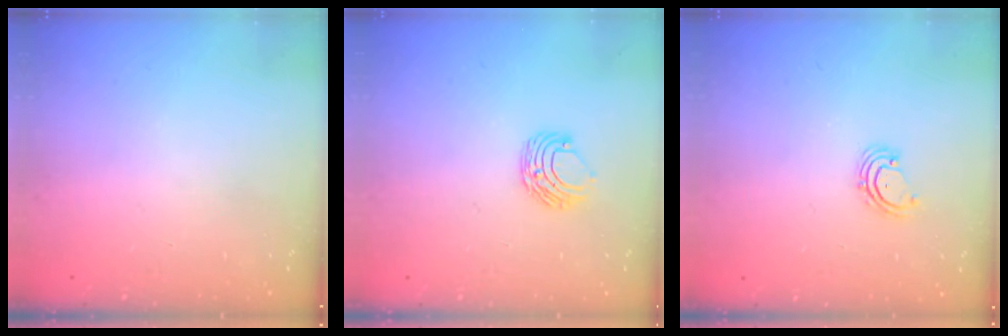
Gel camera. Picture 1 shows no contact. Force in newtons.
{"total": 7.1, "press": 7.0, "slide": 0.7}
{"total": 2.8, "press": 2.8, "slide": 0.2}